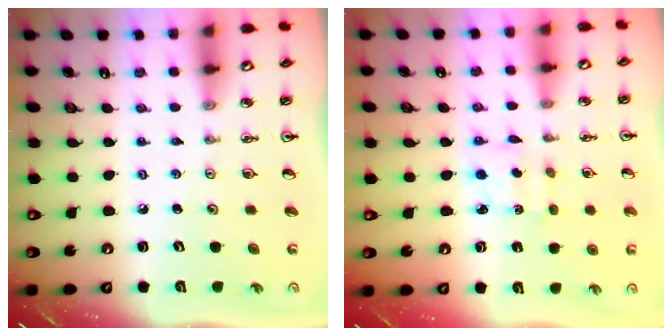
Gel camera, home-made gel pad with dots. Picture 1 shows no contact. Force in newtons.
{"total": 2.4, "press": 2.3, "slide": 0.6}